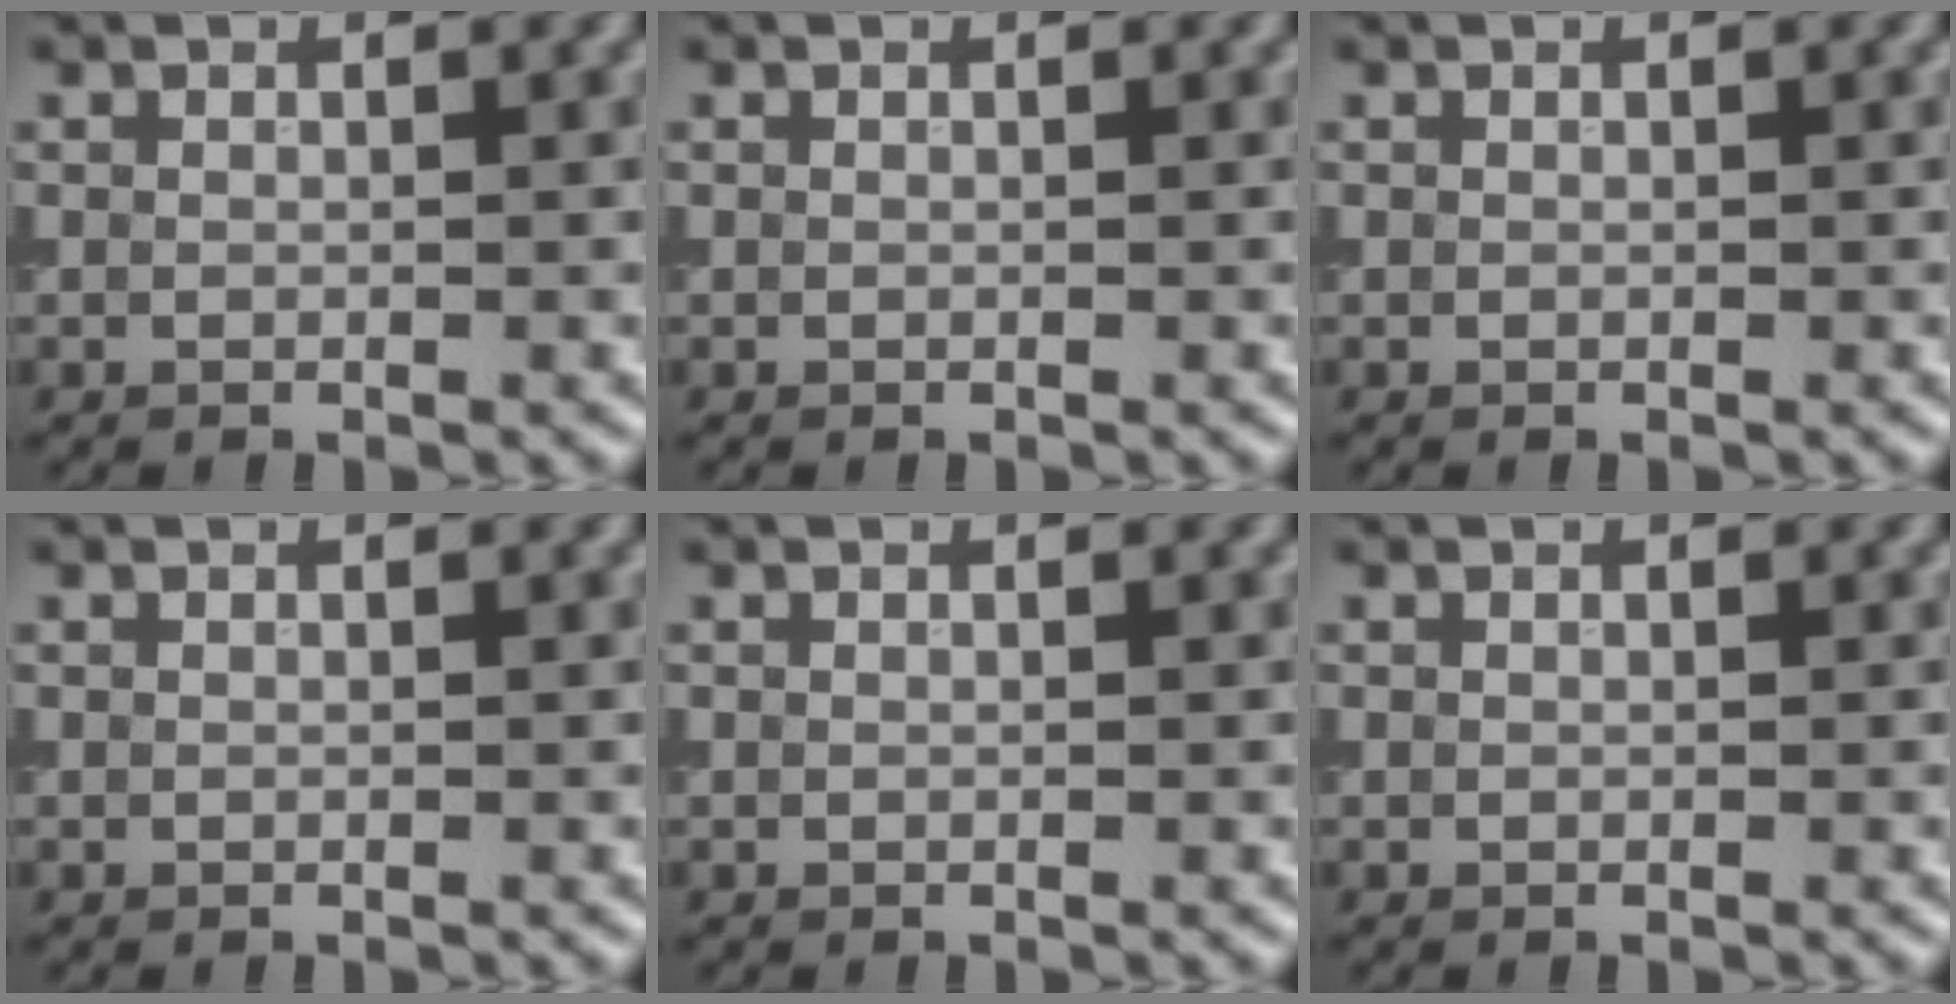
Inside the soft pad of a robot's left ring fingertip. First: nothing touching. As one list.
[{"total": 0.0}, {"total": 0.0}, {"total": 0.0}, {"total": 0.0}, {"total": 0.0}]